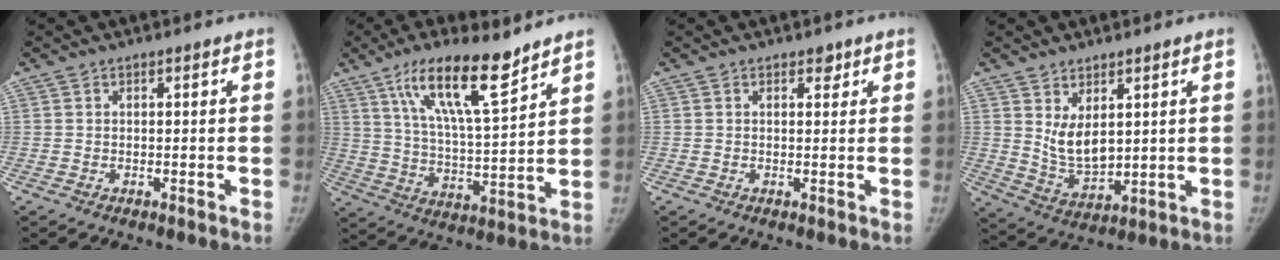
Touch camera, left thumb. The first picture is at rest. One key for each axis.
{"total": 15.5, "fx": 10.1, "fy": 3.7, "fz": 11.2, "tx": -0.182, "ty": -0.053, "tz": 0.189}
{"total": 1.5, "fx": 1.0, "fy": 0.9, "fz": 0.6, "tx": 0.005, "ty": -0.005, "tz": 0.011}
{"total": 7.6, "fx": 2.6, "fy": 4.3, "fz": 5.7, "tx": -0.083, "ty": -0.031, "tz": 0.068}